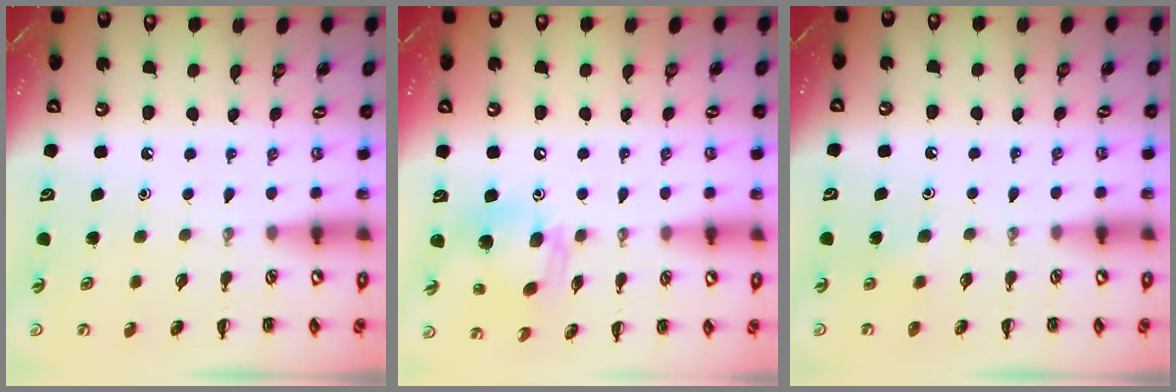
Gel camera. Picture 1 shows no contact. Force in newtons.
{"total": 13.1, "press": 12.6, "slide": 3.6}
{"total": 2.8, "press": 2.5, "slide": 1.3}